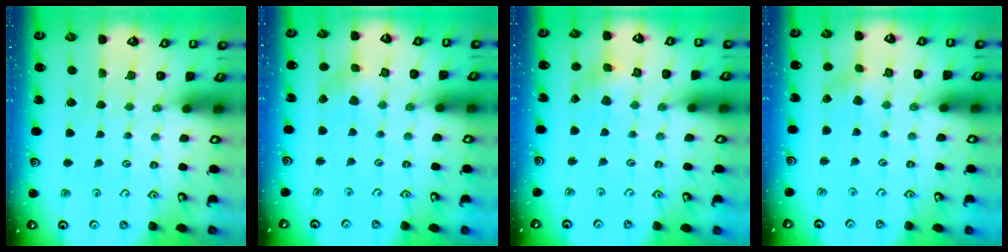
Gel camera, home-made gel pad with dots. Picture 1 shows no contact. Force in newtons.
{"total": 2.1, "press": 2.1, "slide": 0.1}
{"total": 2.2, "press": 2.2, "slide": 0.3}
{"total": 2.1, "press": 2.1, "slide": 0.2}